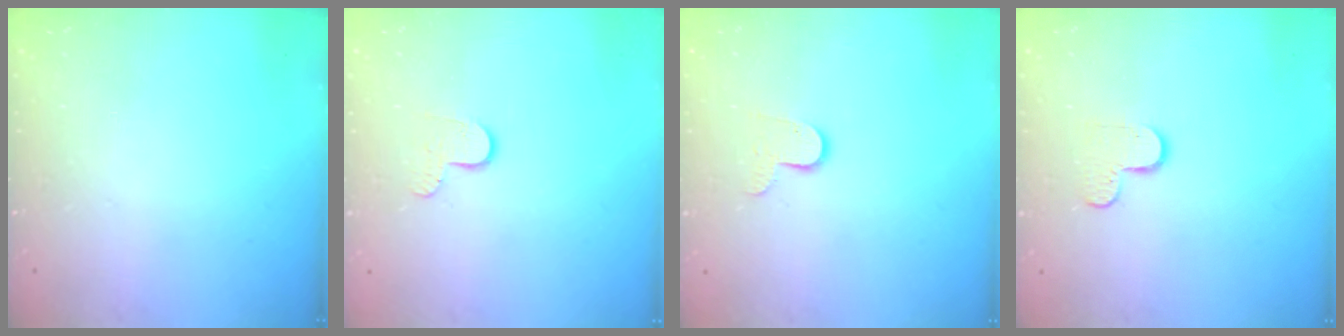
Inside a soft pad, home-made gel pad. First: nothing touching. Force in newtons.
{"total": 5.9, "press": 5.9, "slide": 0.6}
{"total": 7.2, "press": 7.2, "slide": 0.3}
{"total": 5.1, "press": 5.0, "slide": 0.5}